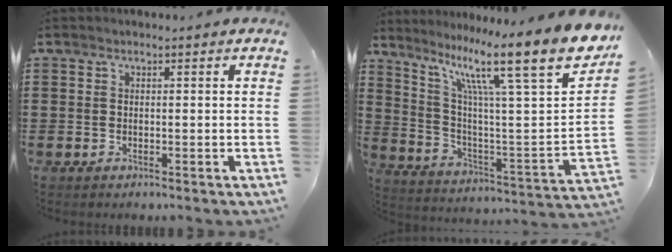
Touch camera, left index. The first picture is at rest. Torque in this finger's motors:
{"motor_torque": [1.08, -1.06, 1.05, 0.21]}